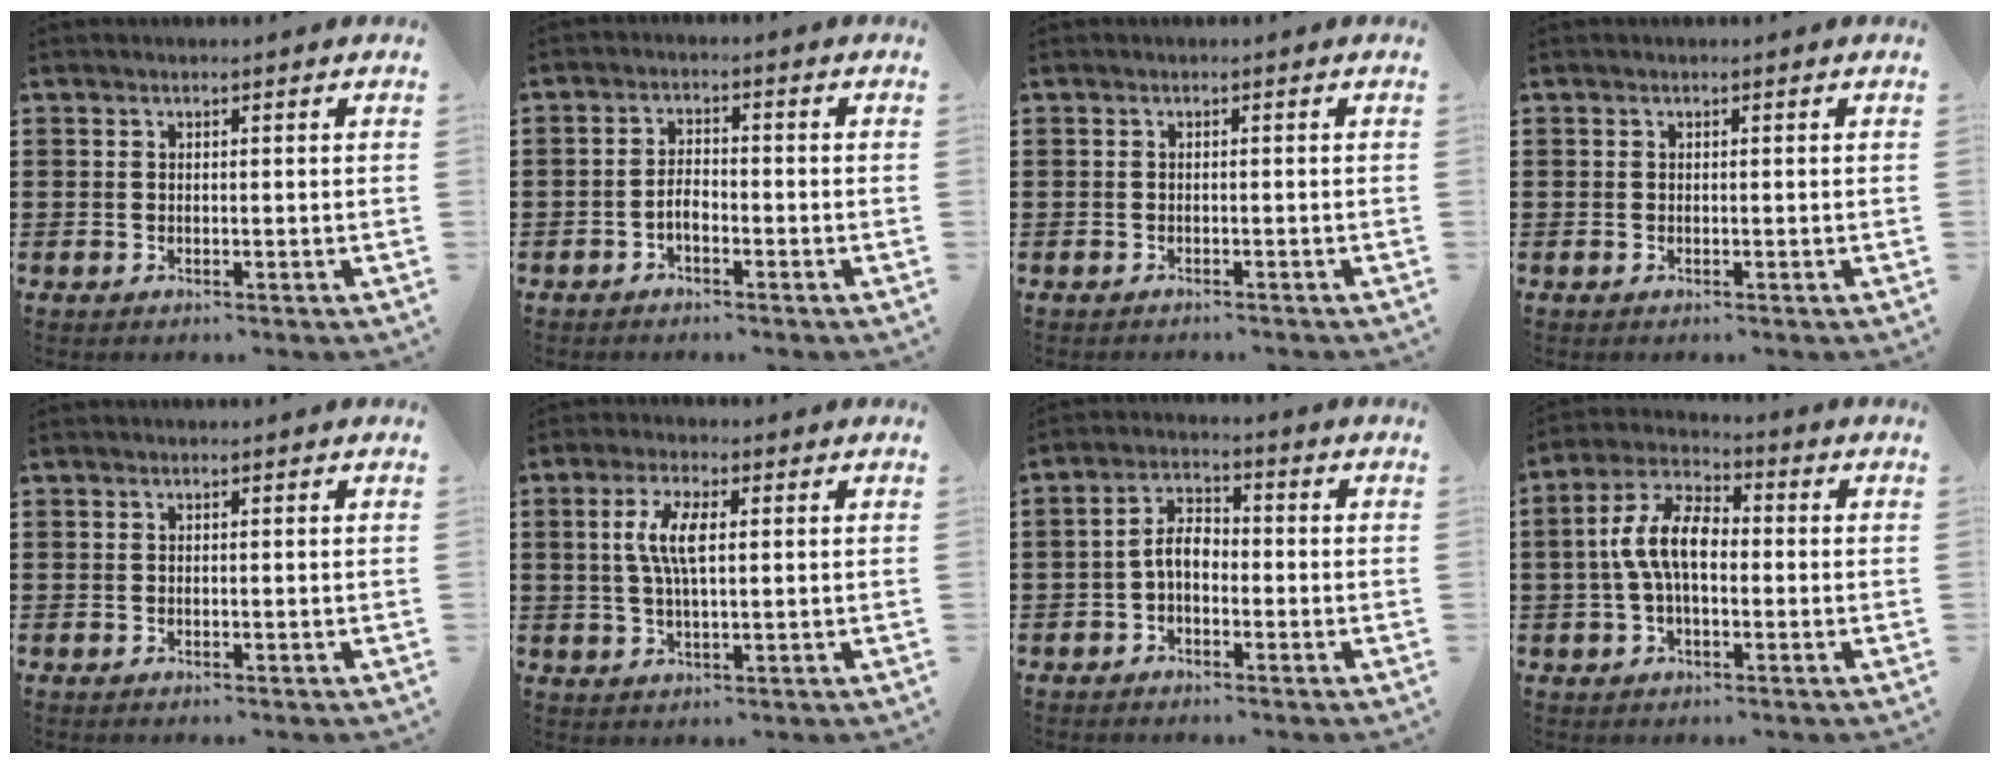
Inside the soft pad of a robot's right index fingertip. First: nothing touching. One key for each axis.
{"total": 2.5, "fx": -1.3, "fy": 1.2, "fz": 1.7, "tx": -0.042, "ty": 0.002, "tz": -0.029}
{"total": 0.7, "fx": -0.7, "fy": 0.0, "fz": 0.0, "tx": -0.001, "ty": -0.002, "tz": -0.014}
{"total": 0.0}
{"total": 0.0}
{"total": 6.1, "fx": 0.9, "fy": 2.2, "fz": 5.7, "tx": -0.121, "ty": 0.007, "tz": 0.011}
{"total": 4.6, "fx": -1.2, "fy": 2.5, "fz": 3.6, "tx": -0.081, "ty": 0.007, "tz": -0.029}
{"total": 8.7, "fx": -0.1, "fy": 4.5, "fz": 7.5, "tx": -0.171, "ty": 0.003, "tz": -0.011}